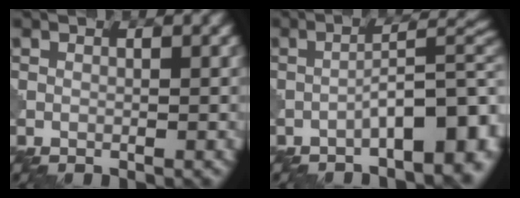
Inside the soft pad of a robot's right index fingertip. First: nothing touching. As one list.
[{"total": 8.3, "force": [-3.7, 2.4, 7.0], "torque": [-0.098, 0.011, -0.054]}]